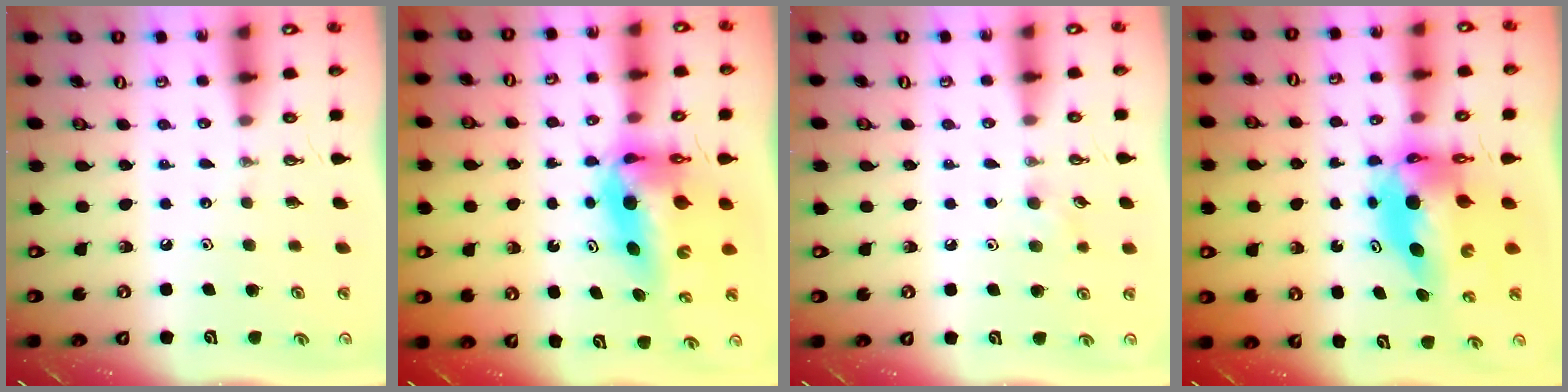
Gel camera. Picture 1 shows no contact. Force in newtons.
{"total": 10.0, "press": 9.8, "slide": 2.2}
{"total": 5.8, "press": 5.6, "slide": 1.4}
{"total": 7.9, "press": 7.9, "slide": 0.8}